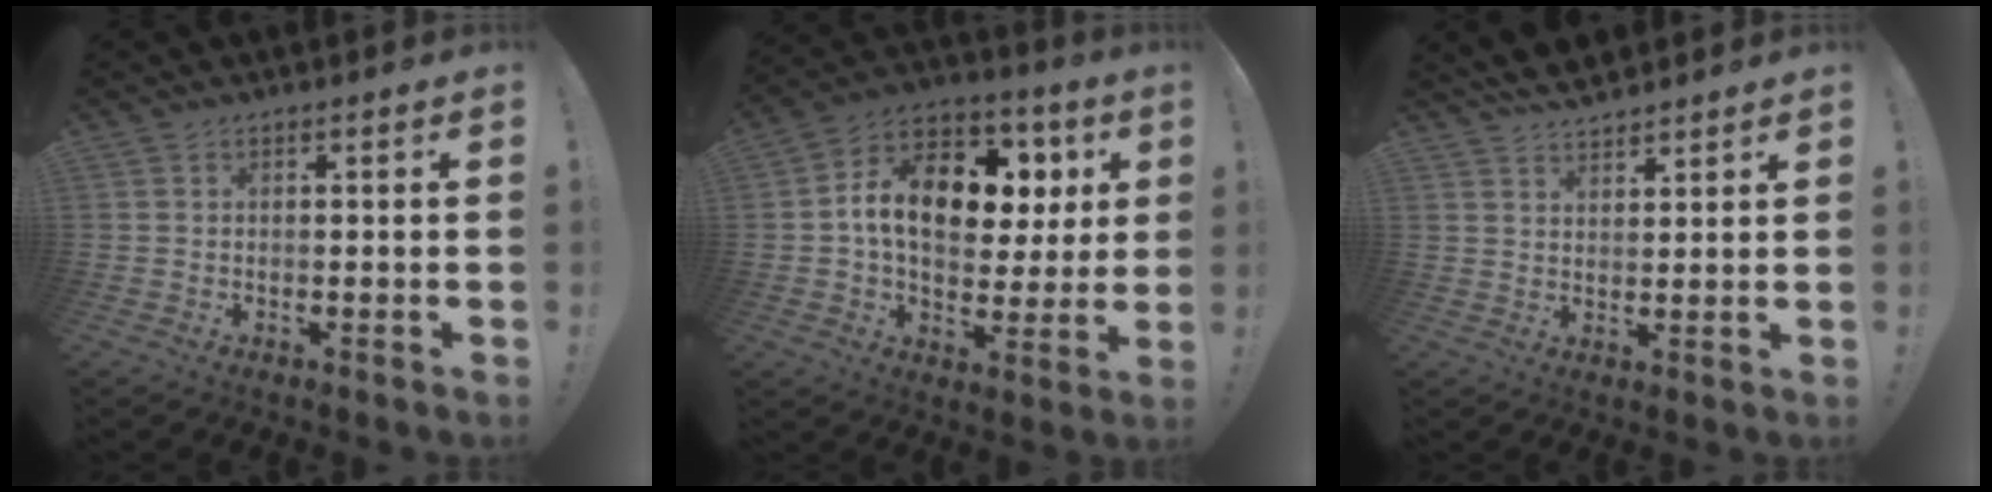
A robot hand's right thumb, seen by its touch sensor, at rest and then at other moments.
{"total": 16.9, "force": [3.5, 11.0, 12.3], "torque": [-0.174, -0.007, 0.063]}
{"total": 5.4, "force": [5.1, 1.4, 1.3], "torque": [-0.030, -0.029, 0.095]}